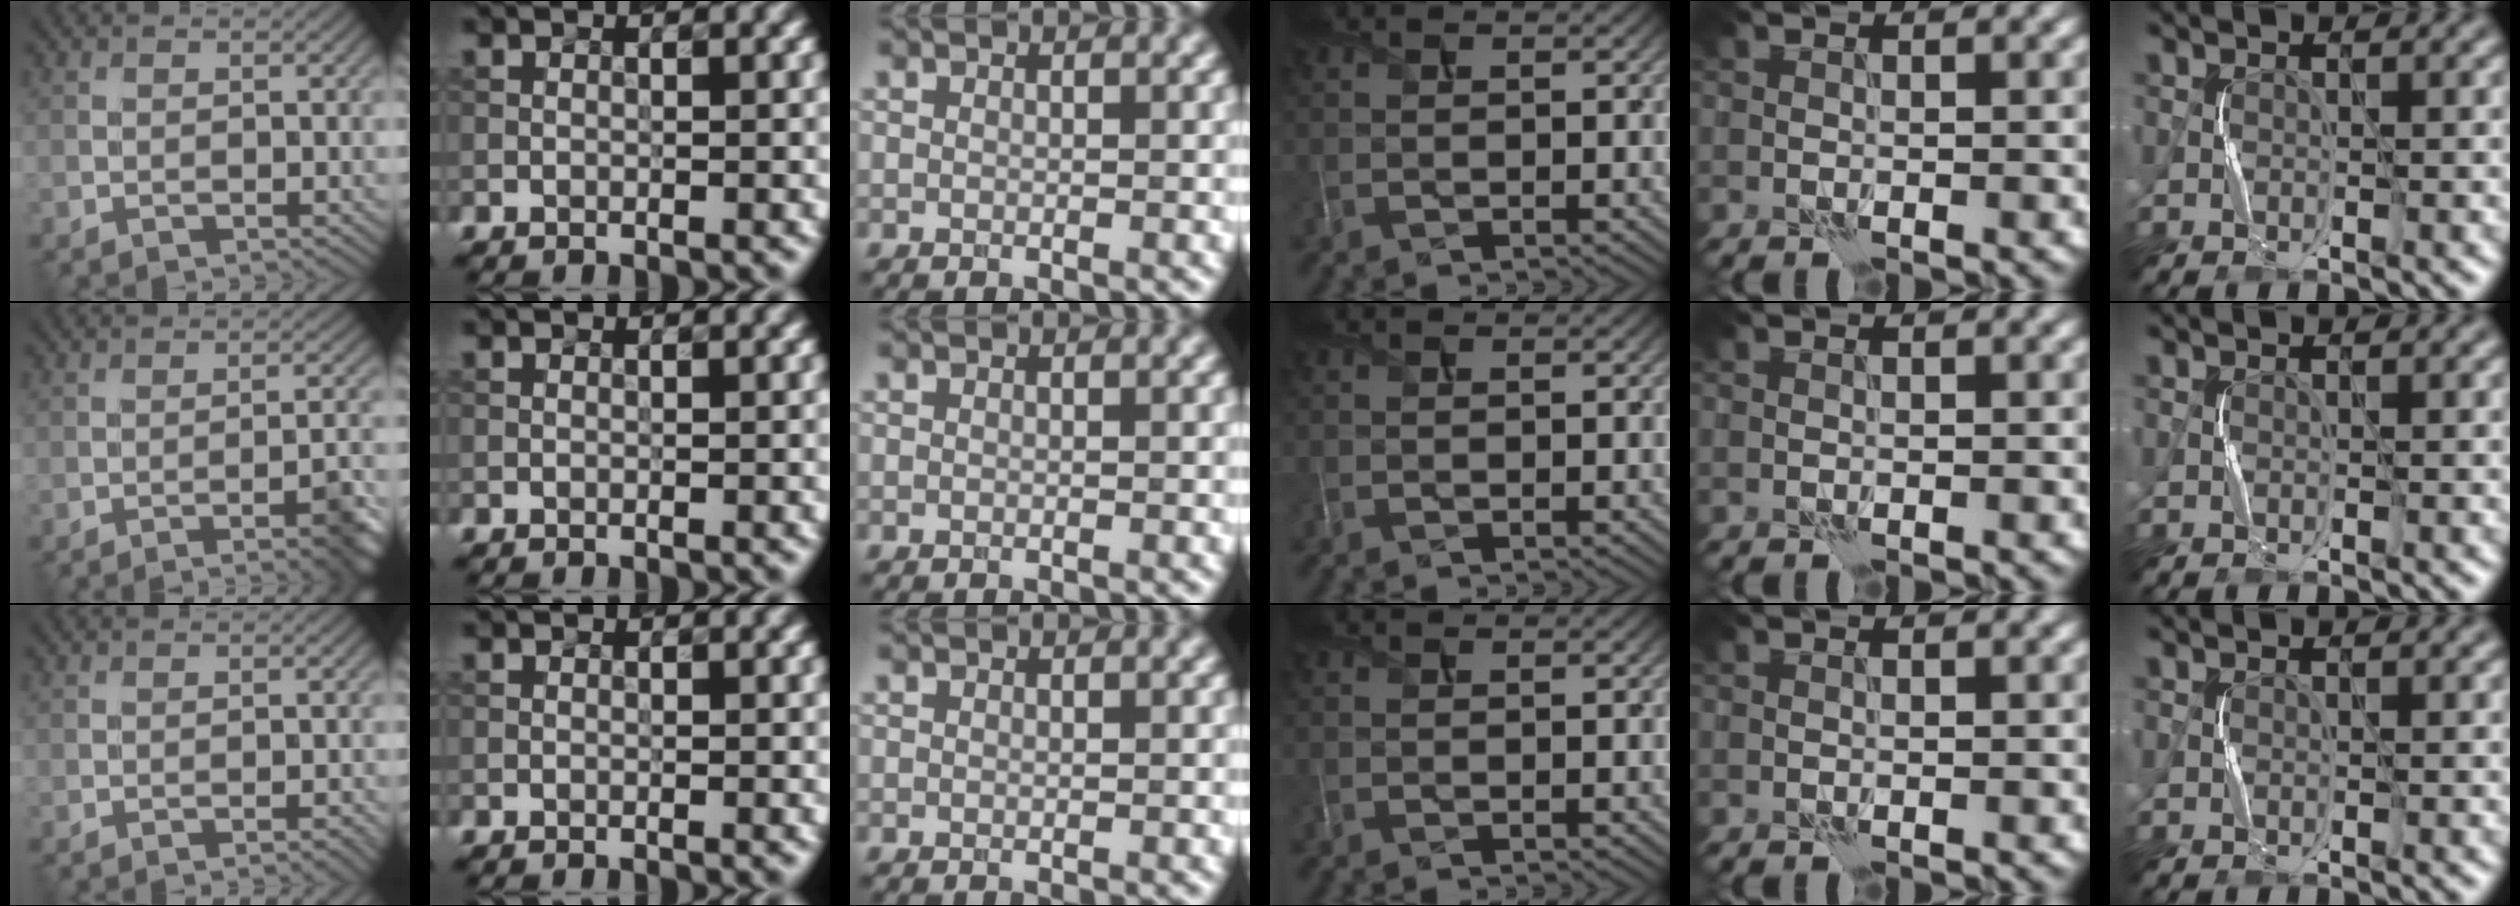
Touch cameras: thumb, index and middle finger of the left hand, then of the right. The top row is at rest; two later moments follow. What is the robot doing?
{"motion": "squeeze", "object": "paper clamp"}